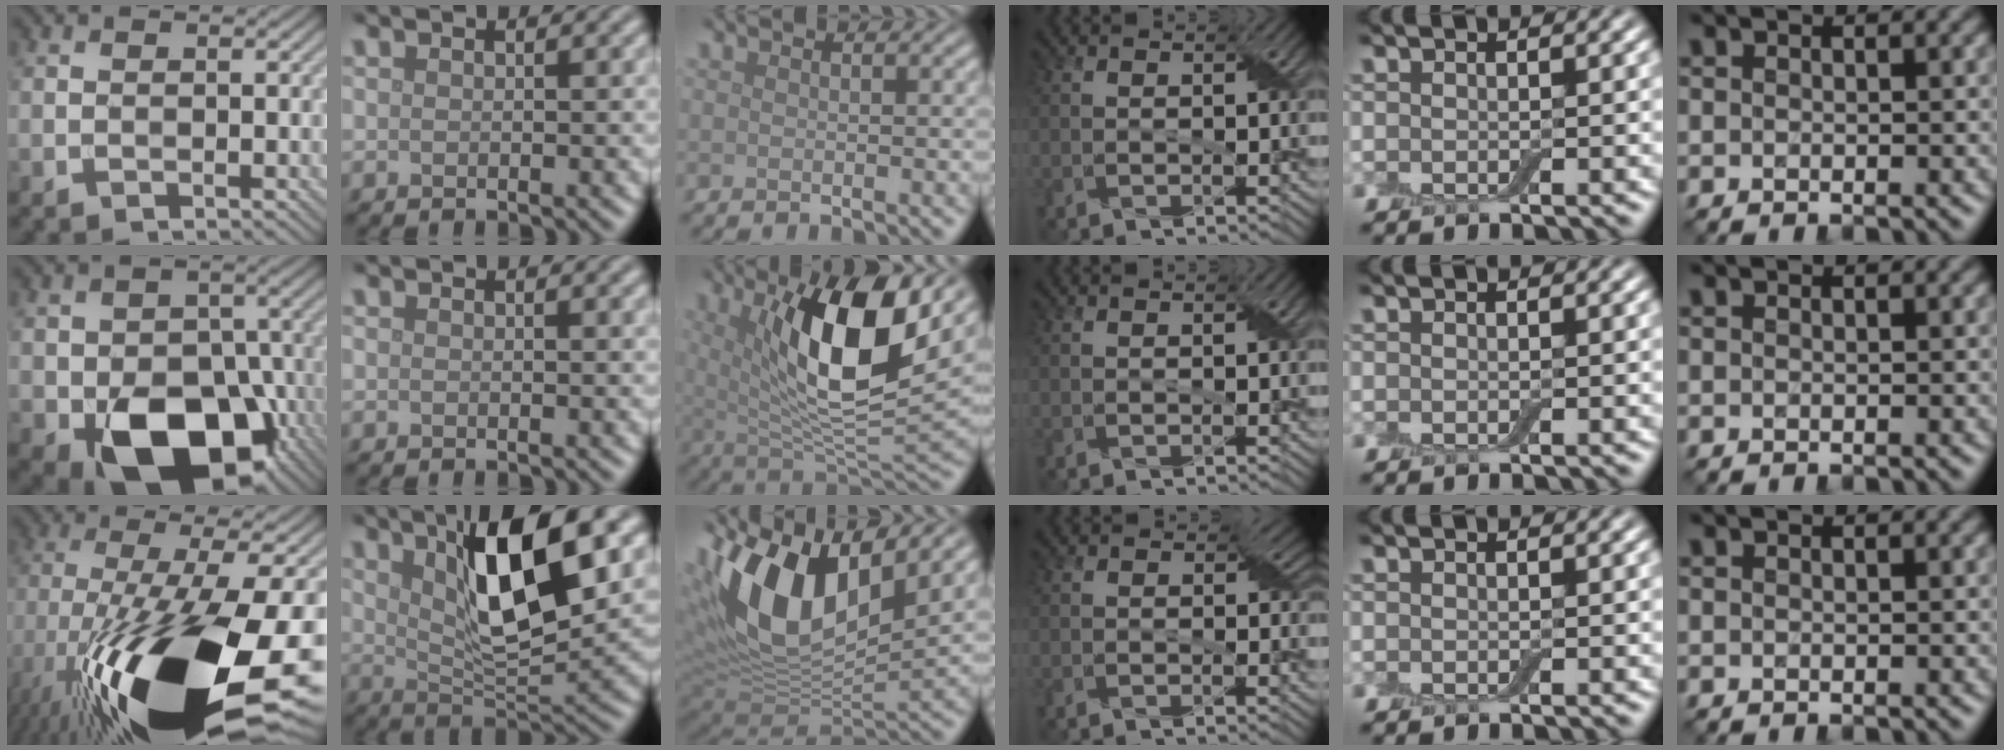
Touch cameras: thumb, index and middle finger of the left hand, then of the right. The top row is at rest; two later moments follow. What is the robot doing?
{"motion": "wrap", "object": "adhesive wrap"}